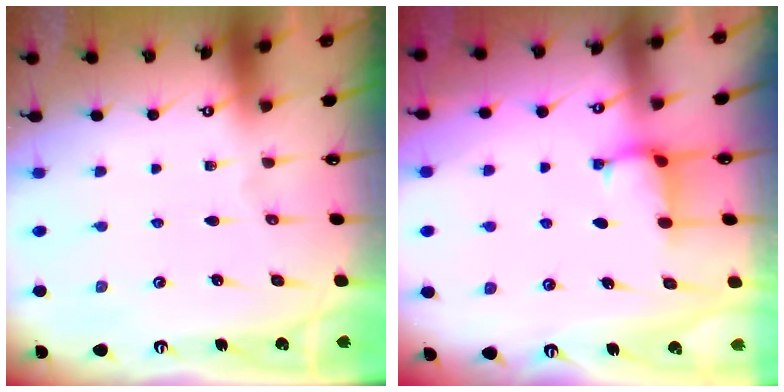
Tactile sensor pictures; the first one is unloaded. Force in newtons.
{"total": 2.5, "press": 2.5, "slide": 0.4}